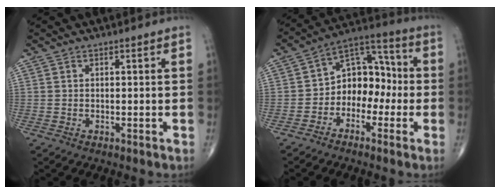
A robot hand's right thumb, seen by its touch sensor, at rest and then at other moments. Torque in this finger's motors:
{"motor_torque": [-0.12, -0.04, 0.62, -0.06, 0.06]}